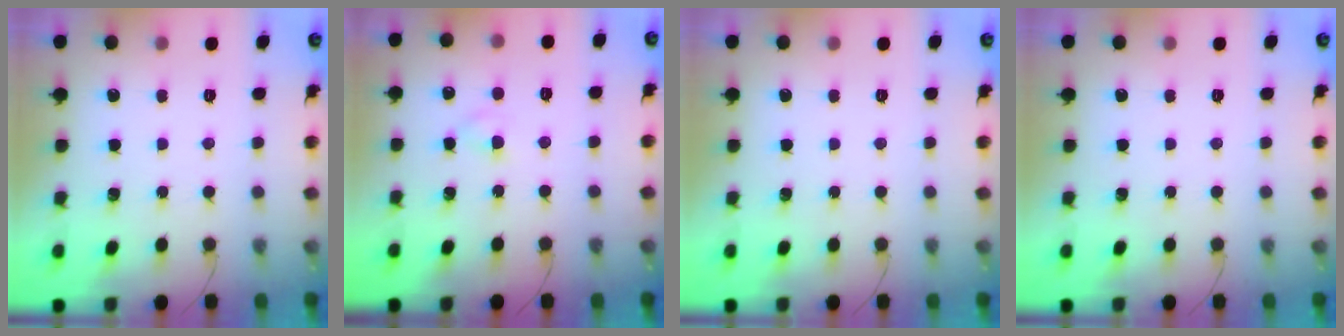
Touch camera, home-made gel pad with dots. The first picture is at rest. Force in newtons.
{"total": 2.6, "press": 2.3, "slide": 1.2}
{"total": 0.0}
{"total": 0.0}